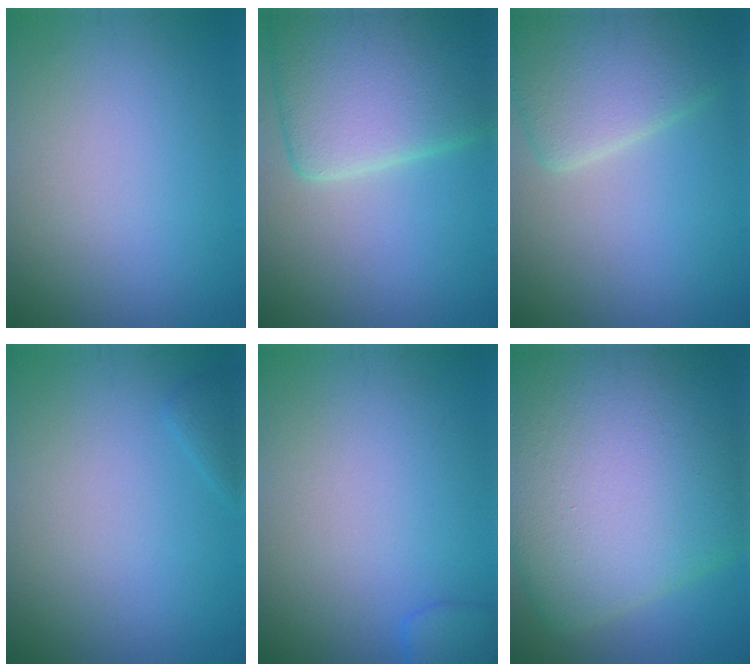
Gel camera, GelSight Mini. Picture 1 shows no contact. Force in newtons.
{"total": 9.6, "press": 9.5, "slide": 1.1}
{"total": 5.9, "press": 5.9, "slide": 0.5}
{"total": 0.9, "press": 0.9, "slide": 0.1}
{"total": 1.9, "press": 1.9, "slide": 0.2}
{"total": 19.1, "press": 19.1, "slide": 1.1}